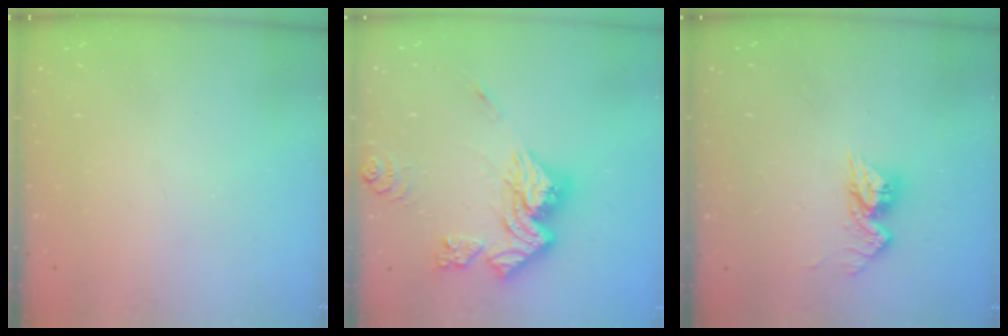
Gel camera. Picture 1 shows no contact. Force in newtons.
{"total": 18.6, "press": 18.5, "slide": 1.8}
{"total": 10.1, "press": 10.1, "slide": 0.7}